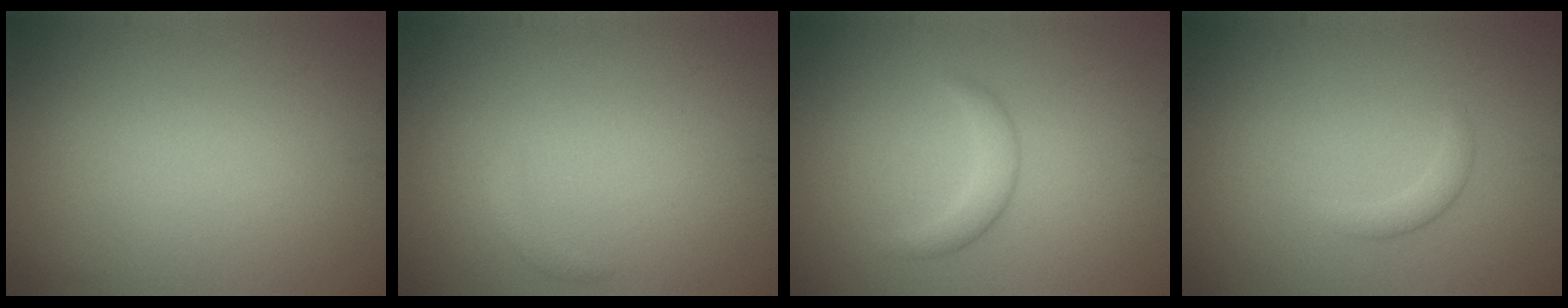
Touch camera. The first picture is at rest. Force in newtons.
{"total": 0.8, "press": 0.8, "slide": 0.0}
{"total": 1.9, "press": 1.9, "slide": 0.1}
{"total": 1.3, "press": 1.3, "slide": 0.0}